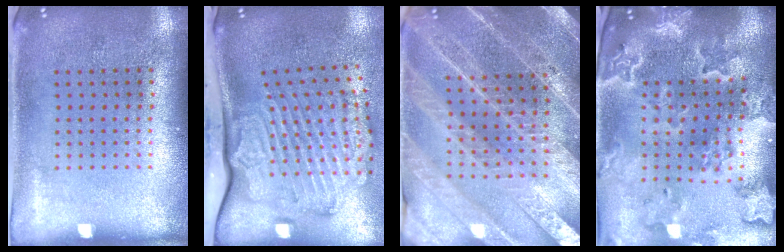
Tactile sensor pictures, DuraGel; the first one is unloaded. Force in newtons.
{"total": 3.5, "press": 2.5, "slide": 2.5}
{"total": 4.2, "press": 3.8, "slide": 1.8}
{"total": 3.2, "press": 3.0, "slide": 1.3}